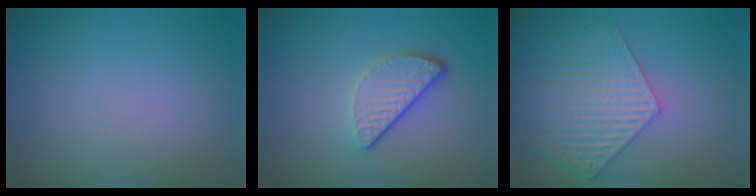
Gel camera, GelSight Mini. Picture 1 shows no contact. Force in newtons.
{"total": 3.3, "press": 2.6, "slide": 2.0}
{"total": 5.8, "press": 4.6, "slide": 3.5}